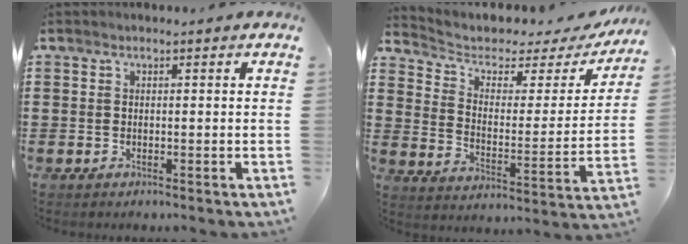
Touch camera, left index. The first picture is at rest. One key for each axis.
{"total": 3.4, "fx": 2.3, "fy": 2.0, "fz": 1.6, "tx": -0.051, "ty": -0.015, "tz": 0.032}